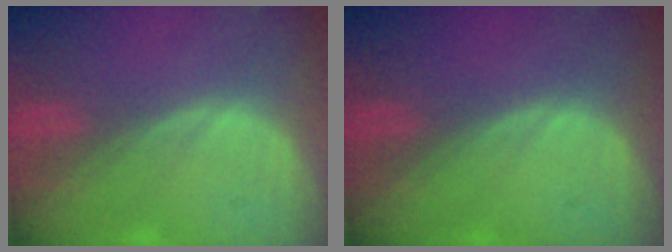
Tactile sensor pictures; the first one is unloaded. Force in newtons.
{"total": 0.0}